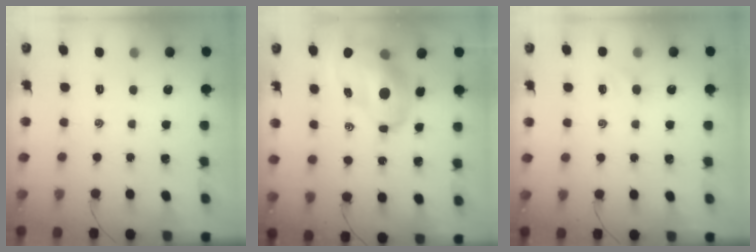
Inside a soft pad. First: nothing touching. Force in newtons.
{"total": 12.9, "press": 12.4, "slide": 3.5}
{"total": 2.8, "press": 2.7, "slide": 0.9}